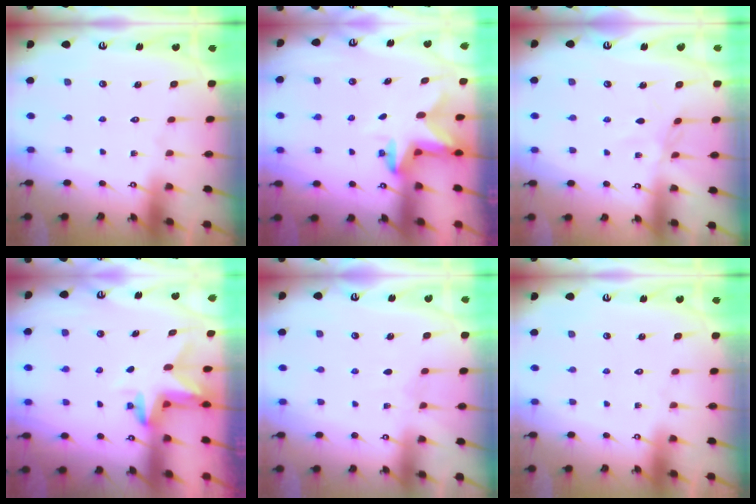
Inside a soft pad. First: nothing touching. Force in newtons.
{"total": 2.5, "press": 2.5, "slide": 0.5}
{"total": 3.0, "press": 3.0, "slide": 0.4}
{"total": 3.1, "press": 3.1, "slide": 0.2}
{"total": 2.0, "press": 2.0, "slide": 0.3}
{"total": 0.0}